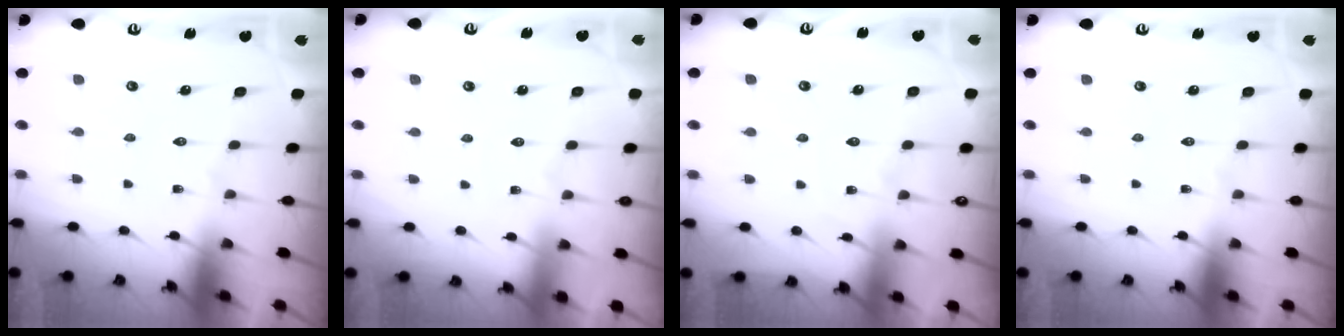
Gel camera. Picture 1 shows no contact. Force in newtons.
{"total": 1.8, "press": 1.7, "slide": 0.2}
{"total": 6.1, "press": 6.0, "slide": 0.9}
{"total": 0.0}